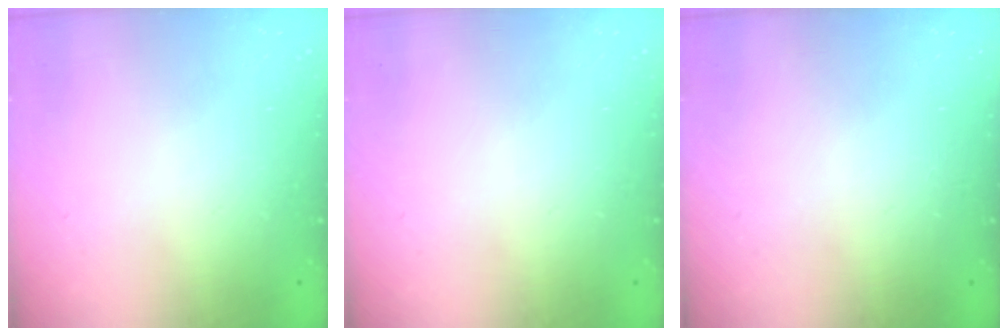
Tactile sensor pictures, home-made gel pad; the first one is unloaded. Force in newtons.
{"total": 0.0}
{"total": 0.0}